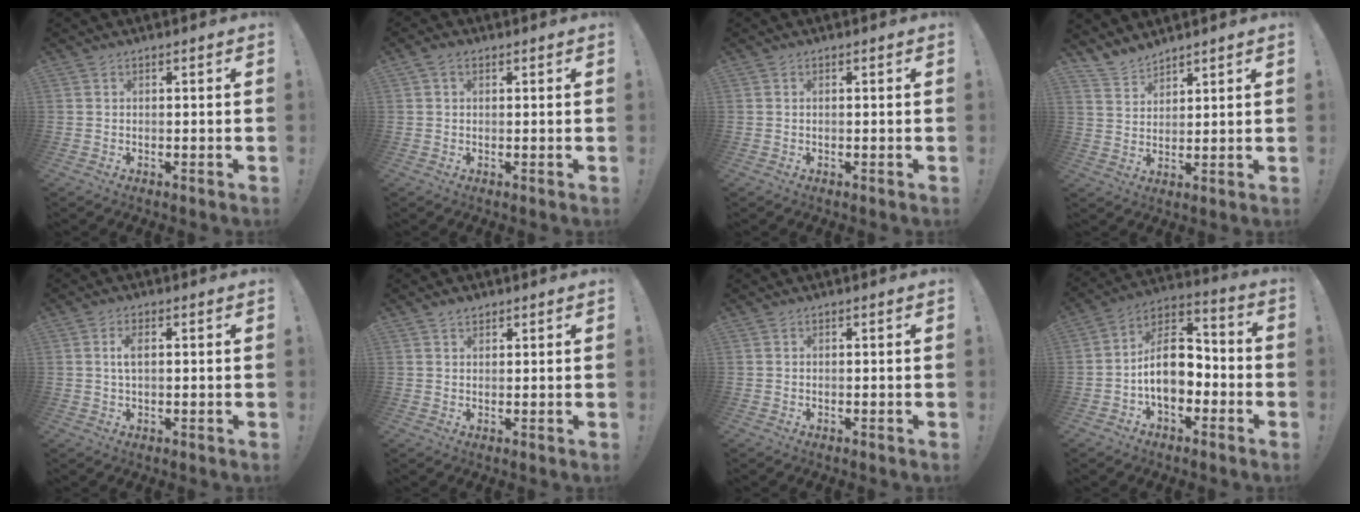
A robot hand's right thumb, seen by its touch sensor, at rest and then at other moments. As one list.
[{"total": 2.0, "force": [0.9, 1.3, 1.3], "torque": [-0.024, 0.003, 0.016]}, {"total": 0.0}, {"total": 5.9, "force": [5.6, 1.9, 0.8], "torque": [-0.026, -0.040, 0.109]}, {"total": 3.5, "force": [0.6, 1.6, 3.1], "torque": [-0.048, 0.000, 0.007]}, {"total": 1.9, "force": [1.5, 1.0, 0.6], "torque": [-0.002, -0.009, 0.027]}, {"total": 0.0}, {"total": 14.5, "force": [-2.8, 9.6, 10.5], "torque": [-0.178, 0.020, -0.042]}]